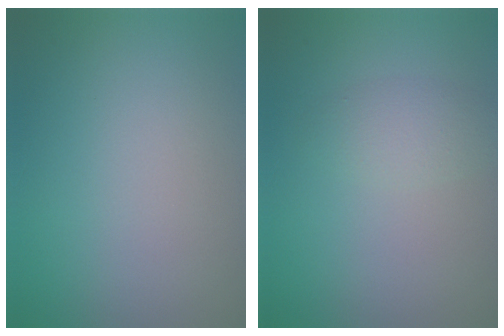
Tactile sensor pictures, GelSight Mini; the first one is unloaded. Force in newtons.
{"total": 1.8, "press": 1.8, "slide": 0.2}